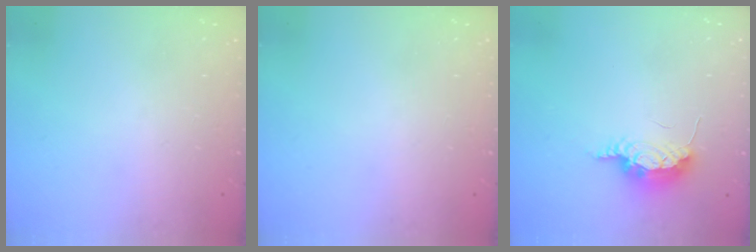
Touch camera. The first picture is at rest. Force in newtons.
{"total": 0.0}
{"total": 10.6, "press": 8.5, "slide": 6.4}